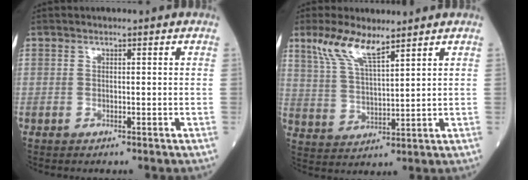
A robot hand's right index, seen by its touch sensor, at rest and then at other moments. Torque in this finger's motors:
{"motor_torque": [0.16, 0.17, 0.11, 0.07]}